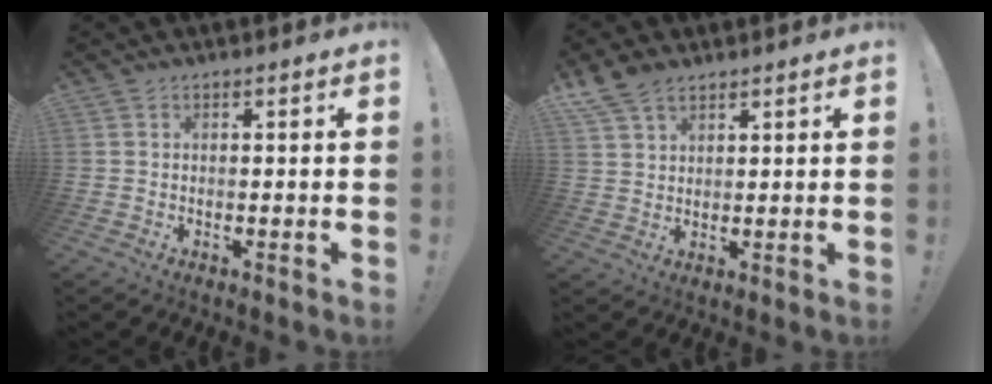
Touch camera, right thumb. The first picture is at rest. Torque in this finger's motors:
{"motor_torque": [-0.09, 0.13, 0.21, -0.03, 0.03]}